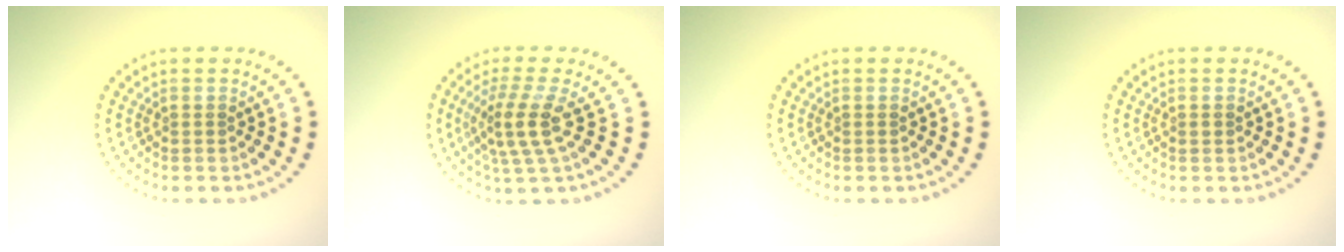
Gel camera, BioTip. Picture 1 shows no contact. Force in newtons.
{"total": 3.6, "press": 2.9, "slide": 2.1}
{"total": 0.0}
{"total": 0.6, "press": 0.6, "slide": 0.1}